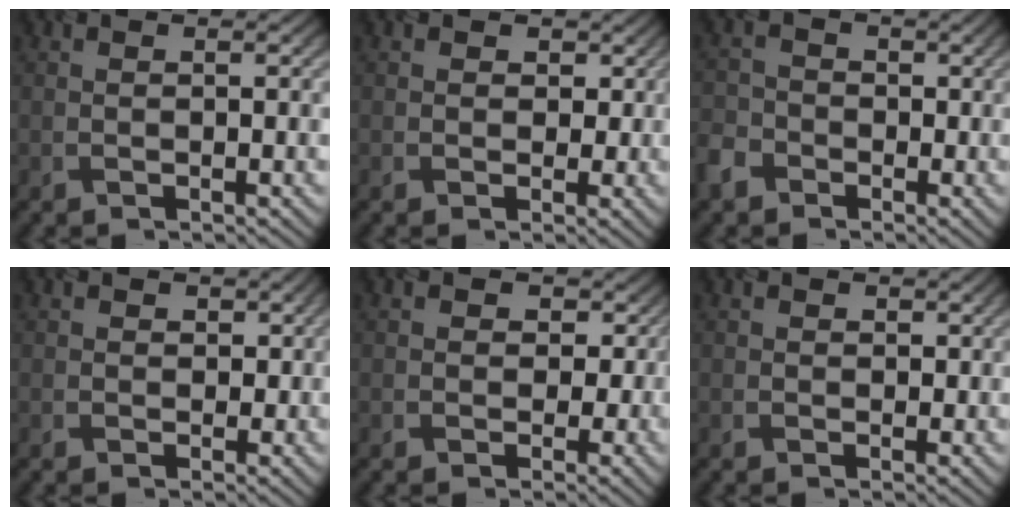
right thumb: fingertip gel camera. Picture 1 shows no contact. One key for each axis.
{"total": 1.7, "fx": -0.1, "fy": 1.5, "fz": -0.7, "tx": 0.014, "ty": -0.001, "tz": -0.001}
{"total": 3.6, "fx": -2.6, "fy": 2.5, "fz": 0.2, "tx": -0.021, "ty": -0.006, "tz": -0.062}
{"total": 1.2, "fx": 0.0, "fy": 0.8, "fz": -0.8, "tx": 0.011, "ty": -0.011, "tz": 0.002}
{"total": 3.2, "fx": -0.2, "fy": 3.2, "fz": 0.1, "tx": 0.001, "ty": 0.007, "tz": -0.007}
{"total": 0.9, "fx": 0.1, "fy": 0.3, "fz": -0.9, "tx": 0.014, "ty": -0.005, "tz": 0.004}